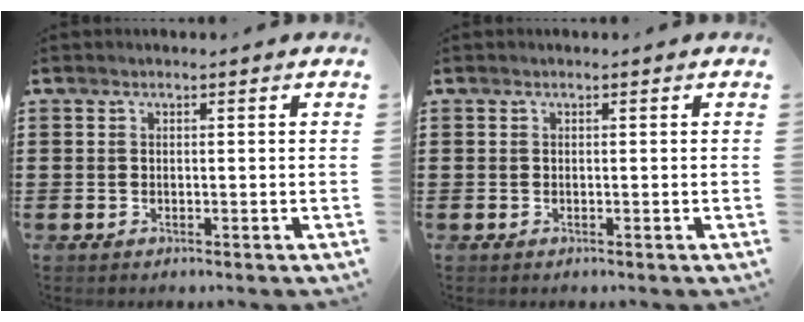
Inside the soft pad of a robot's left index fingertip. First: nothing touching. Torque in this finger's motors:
{"motor_torque": [0.00, 0.00, 0.00, 0.01]}